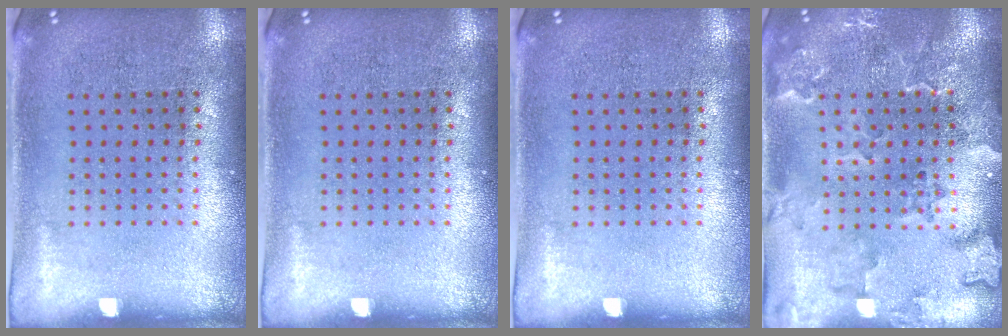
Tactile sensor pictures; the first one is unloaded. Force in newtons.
{"total": 0.0}
{"total": 0.0}
{"total": 2.3, "press": 2.1, "slide": 0.8}